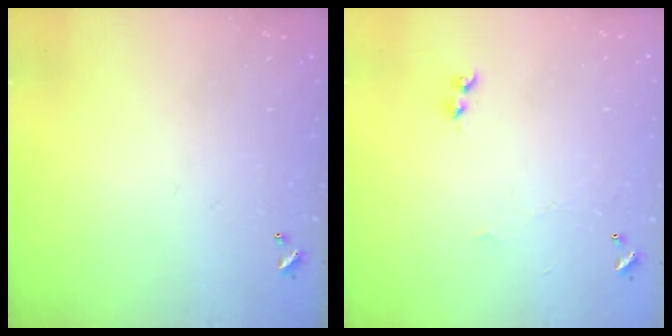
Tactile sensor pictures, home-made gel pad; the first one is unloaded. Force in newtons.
{"total": 2.1, "press": 2.1, "slide": 0.5}